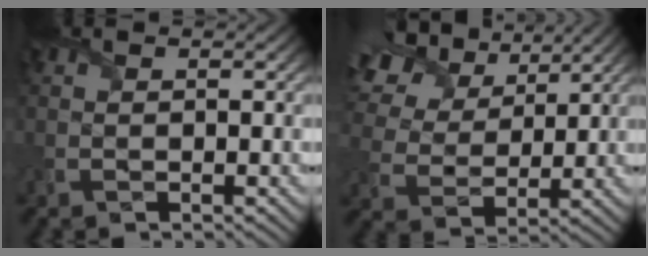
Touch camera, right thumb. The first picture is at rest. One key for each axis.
{"total": 13.1, "fx": 7.4, "fy": 7.8, "fz": 7.4, "tx": -0.218, "ty": 0.036, "tz": 0.124}